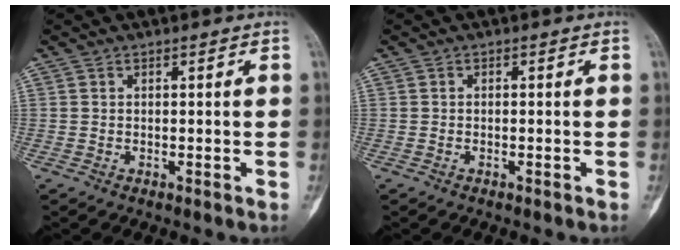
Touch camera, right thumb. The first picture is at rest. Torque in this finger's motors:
{"motor_torque": [-0.02, -0.05, 0.13, -0.13, 0.04]}